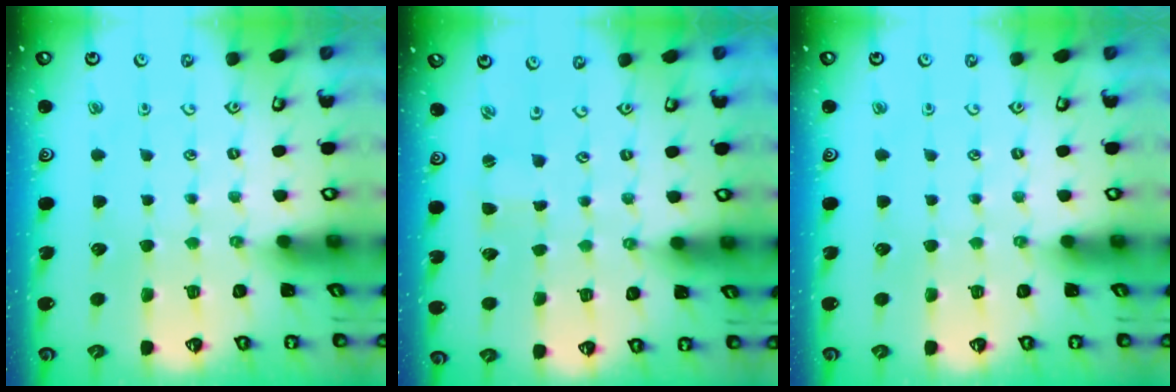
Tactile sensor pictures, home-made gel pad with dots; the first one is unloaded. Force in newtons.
{"total": 0.0}
{"total": 0.0}